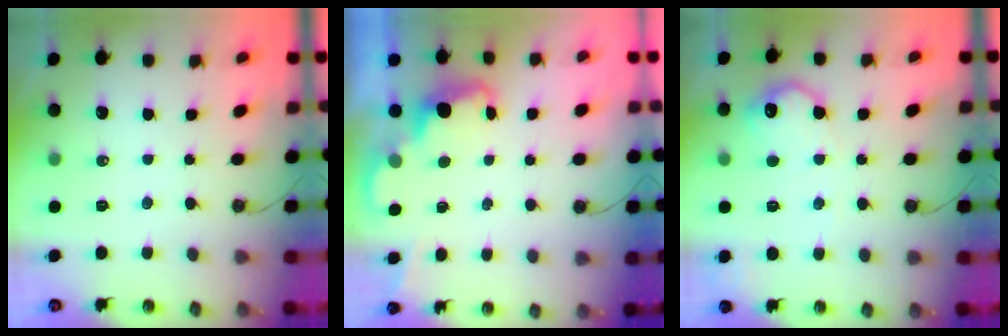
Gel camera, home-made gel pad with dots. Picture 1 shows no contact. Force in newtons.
{"total": 2.5, "press": 2.4, "slide": 0.5}
{"total": 12.2, "press": 12.1, "slide": 0.6}